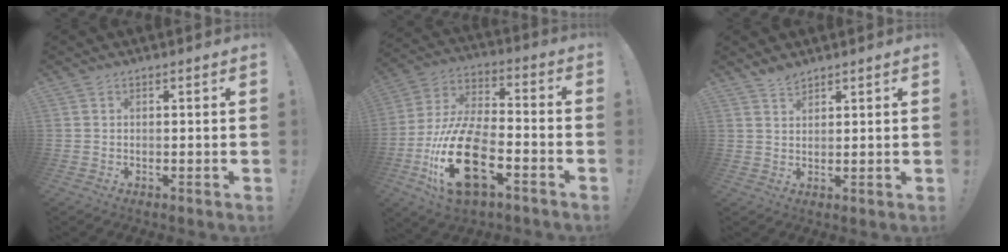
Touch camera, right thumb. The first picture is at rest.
{"total": 22.5, "force": [-8.9, 11.1, 17.5], "torque": [-0.355, 0.042, -0.146]}
{"total": 2.9, "force": [2.7, 0.9, 0.8], "torque": [-0.003, -0.021, 0.047]}